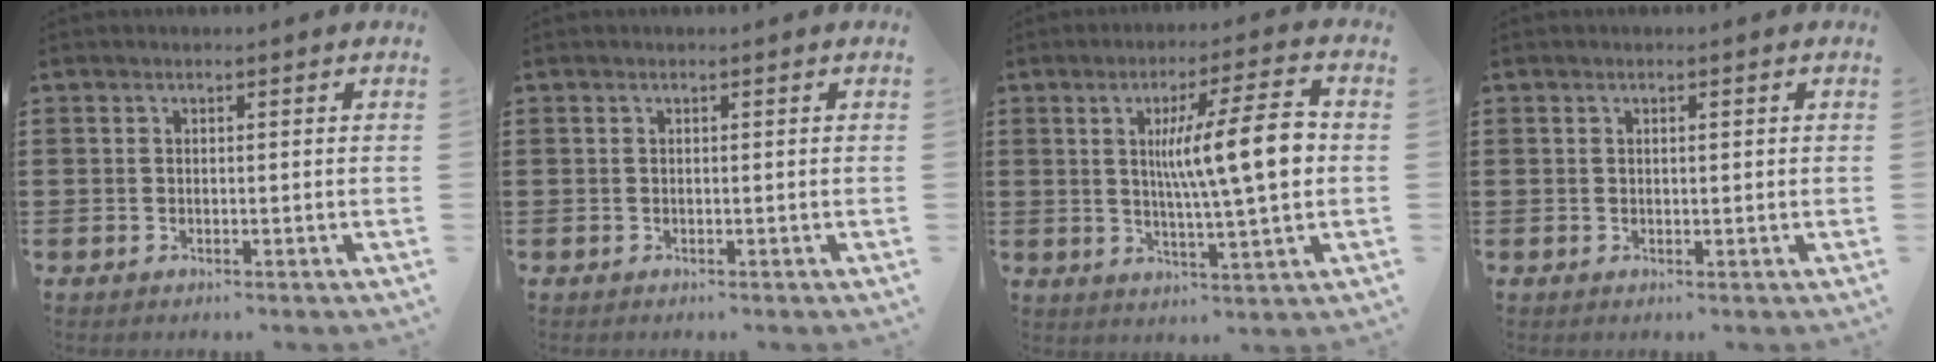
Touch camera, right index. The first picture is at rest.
{"total": 0.0}
{"total": 11.7, "force": [1.2, 1.4, 11.6], "torque": [-0.191, 0.000, 0.013]}
{"total": 0.7, "force": [0.2, 0.2, 0.6], "torque": [-0.012, 0.002, 0.003]}